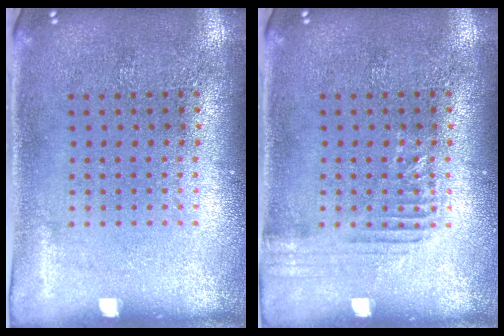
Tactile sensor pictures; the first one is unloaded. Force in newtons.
{"total": 1.3, "press": 1.3, "slide": 0.2}